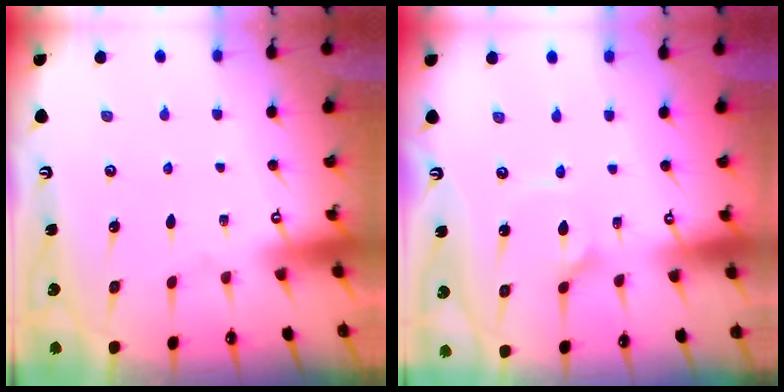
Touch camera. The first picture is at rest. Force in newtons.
{"total": 2.7, "press": 2.7, "slide": 0.2}